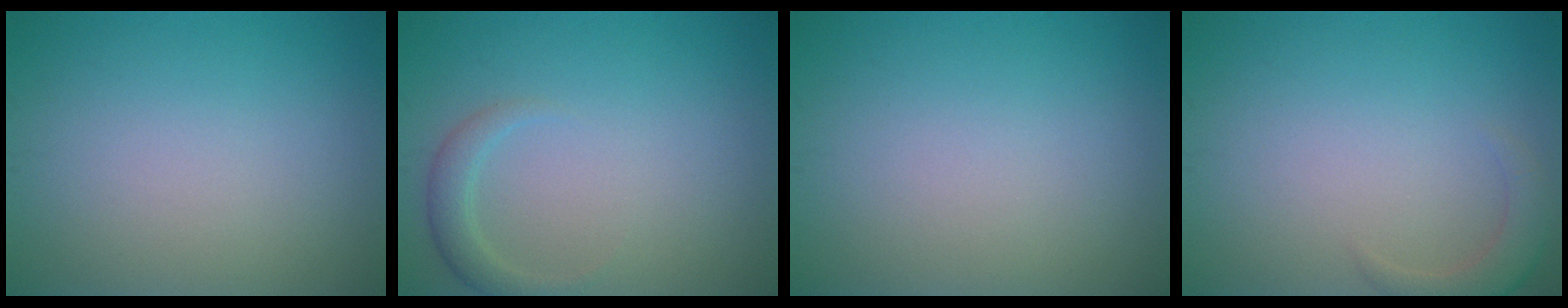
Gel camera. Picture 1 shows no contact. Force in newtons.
{"total": 1.9, "press": 1.9, "slide": 0.1}
{"total": 0.0}
{"total": 2.3, "press": 2.3, "slide": 0.4}